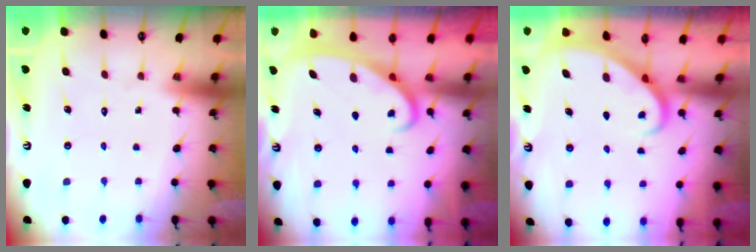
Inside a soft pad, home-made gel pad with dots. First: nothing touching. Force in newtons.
{"total": 2.8, "press": 2.8, "slide": 0.4}
{"total": 2.8, "press": 2.8, "slide": 0.2}